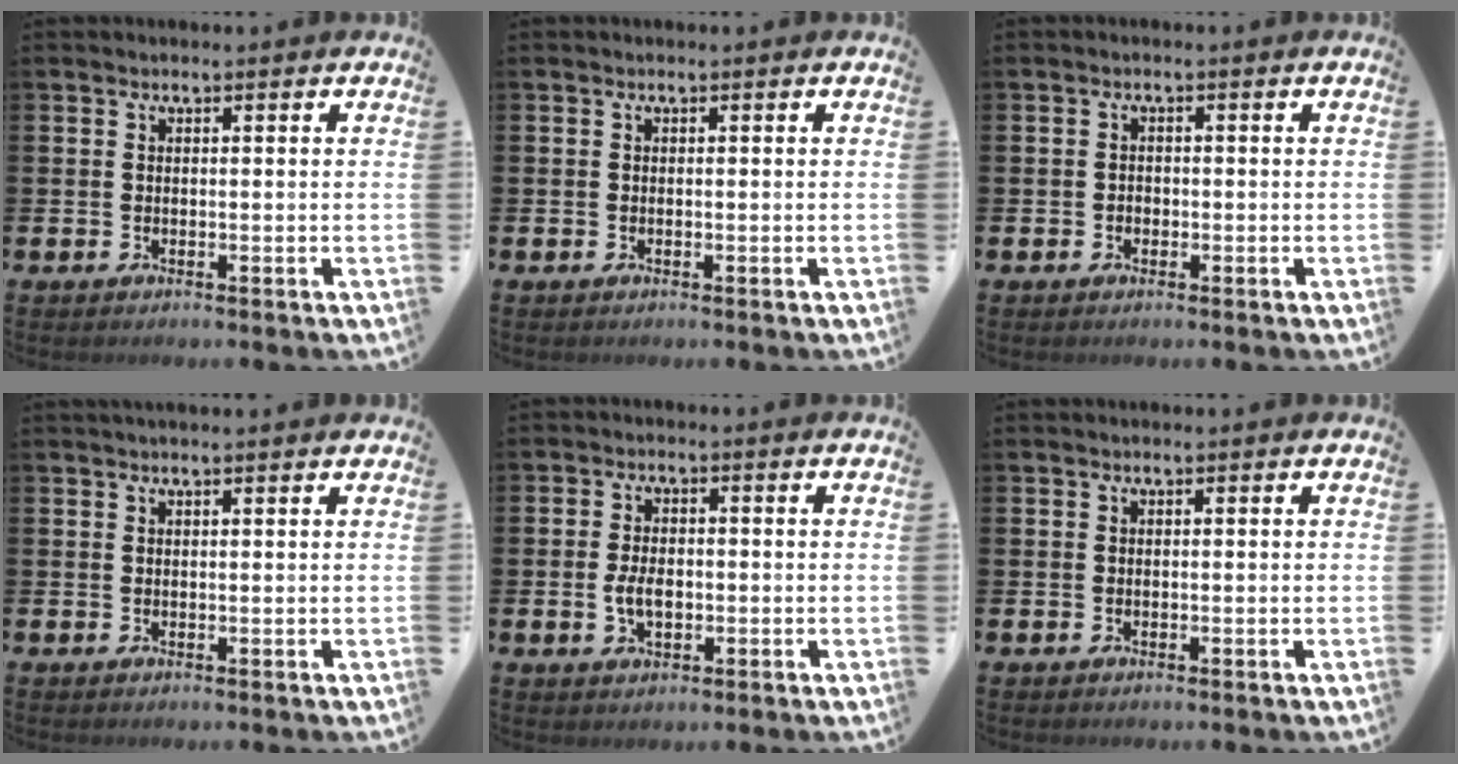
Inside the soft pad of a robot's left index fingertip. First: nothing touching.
{"total": 0.0}
{"total": 1.0, "force": [-0.4, 0.9, 0.2], "torque": [-0.003, 0.004, -0.011]}
{"total": 1.0, "force": [0.9, -0.1, 0.4], "torque": [-0.006, 0.001, 0.016]}
{"total": 3.7, "force": [-0.4, 2.2, 2.9], "torque": [-0.046, 0.001, -0.011]}
{"total": 0.0}